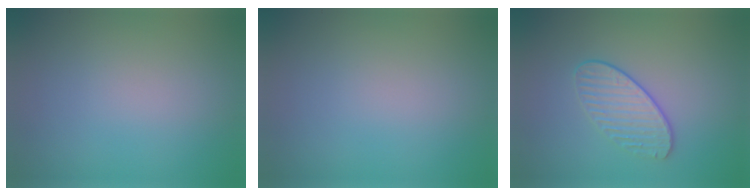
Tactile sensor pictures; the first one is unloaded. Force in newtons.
{"total": 0.0}
{"total": 2.2, "press": 1.8, "slide": 1.2}